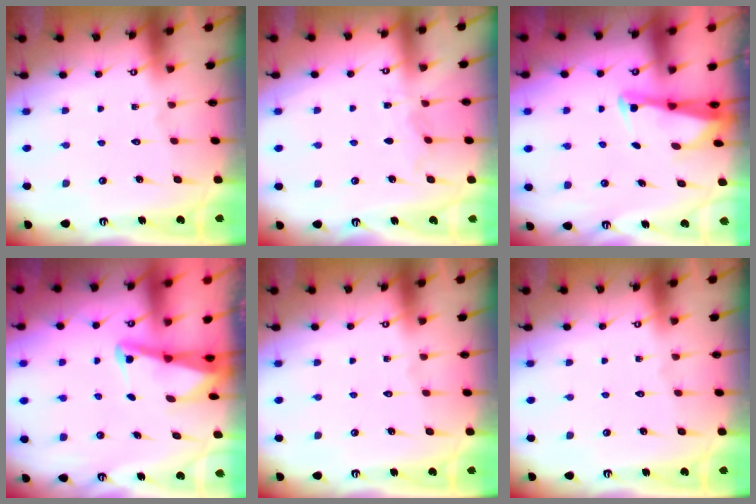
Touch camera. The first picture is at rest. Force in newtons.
{"total": 3.8, "press": 3.8, "slide": 0.1}
{"total": 2.5, "press": 2.5, "slide": 0.5}
{"total": 2.5, "press": 2.4, "slide": 0.6}
{"total": 0.0}
{"total": 0.0}